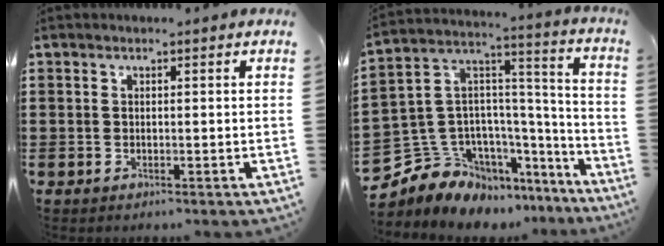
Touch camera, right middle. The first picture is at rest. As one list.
[{"total": 9.0, "force": [-6.7, 6.0, 0.1], "torque": [-0.046, -0.014, -0.129]}]